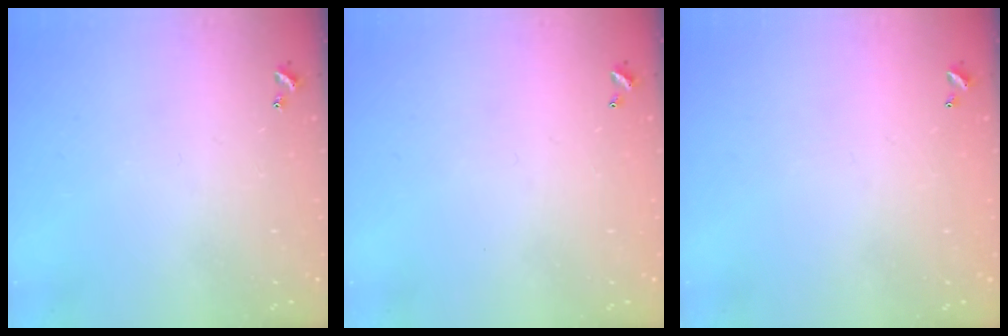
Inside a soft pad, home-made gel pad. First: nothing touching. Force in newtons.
{"total": 2.7, "press": 2.7, "slide": 0.1}
{"total": 2.8, "press": 2.8, "slide": 0.1}